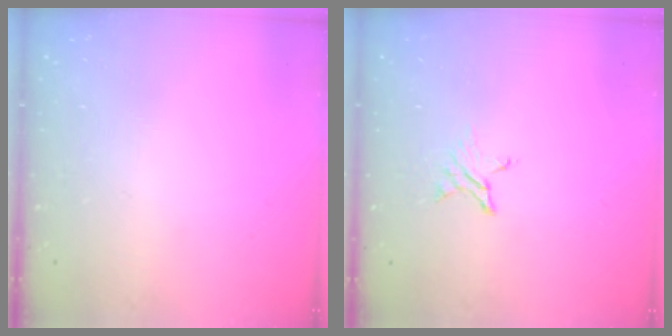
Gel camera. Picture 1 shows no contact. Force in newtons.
{"total": 3.1, "press": 3.1, "slide": 0.4}